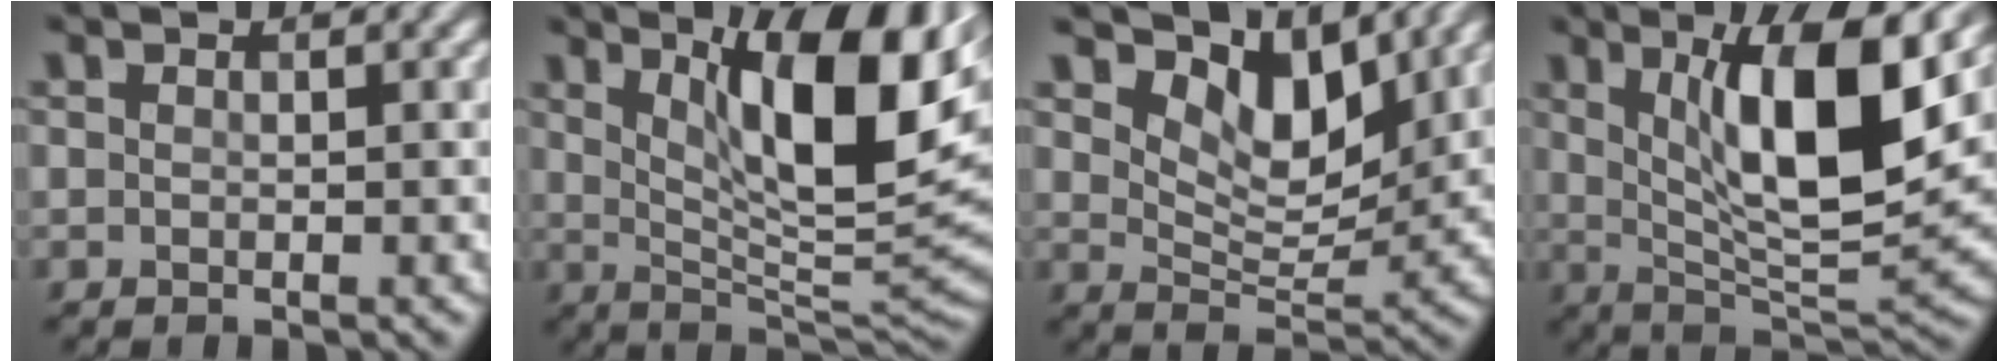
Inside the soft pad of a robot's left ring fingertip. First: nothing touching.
{"total": 13.4, "force": [5.0, 3.8, 11.8], "torque": [-0.171, 0.003, 0.083]}
{"total": 6.3, "force": [4.3, 2.8, 3.6], "torque": [-0.062, -0.008, 0.063]}
{"total": 10.9, "force": [3.5, 2.8, 9.9], "torque": [-0.152, -0.011, 0.064]}